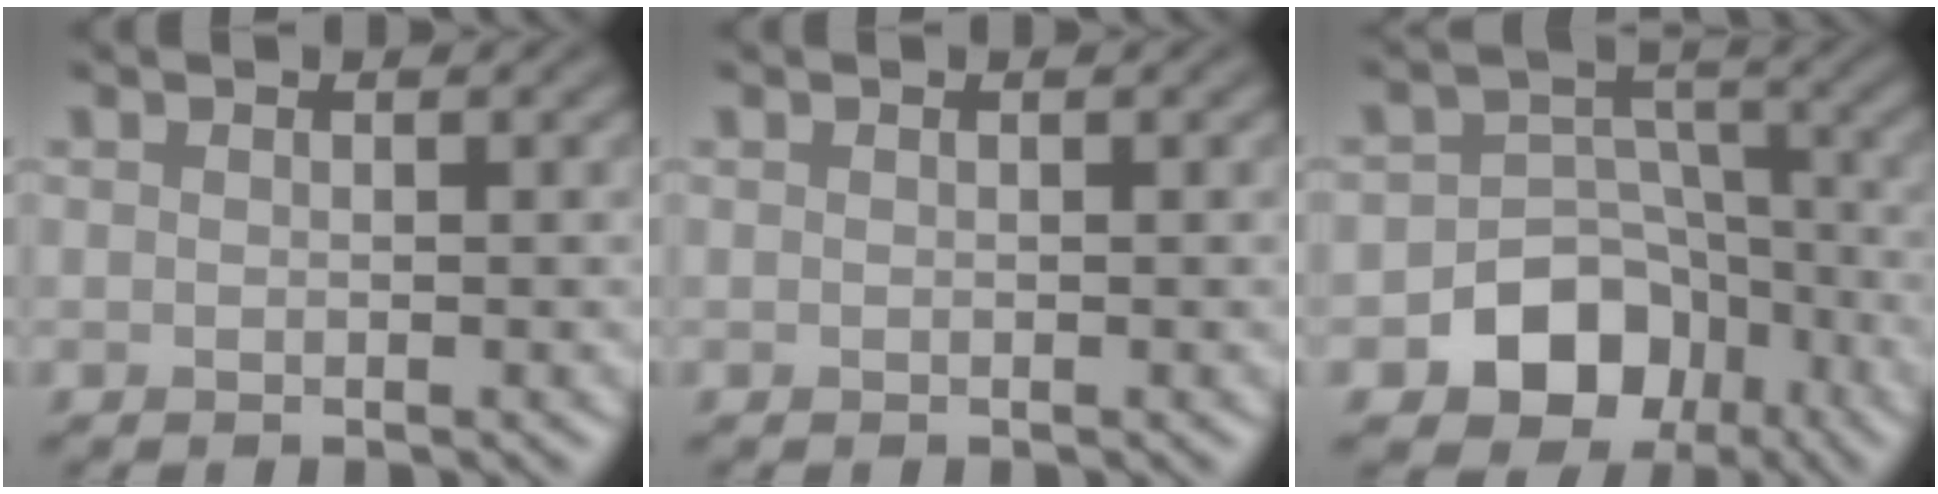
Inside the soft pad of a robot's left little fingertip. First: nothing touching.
{"total": 0.0}
{"total": 8.6, "force": [-4.3, 6.8, 3.0], "torque": [-0.020, 0.000, -0.093]}